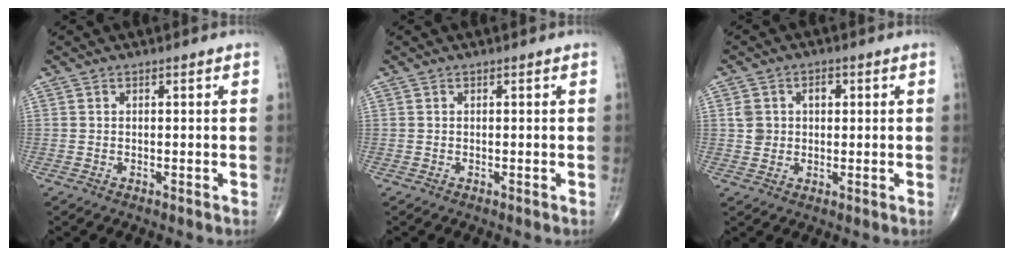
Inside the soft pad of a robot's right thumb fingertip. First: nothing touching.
{"total": 0.0}
{"total": 4.8, "force": [1.0, 4.1, 2.4], "torque": [-0.019, 0.007, 0.018]}